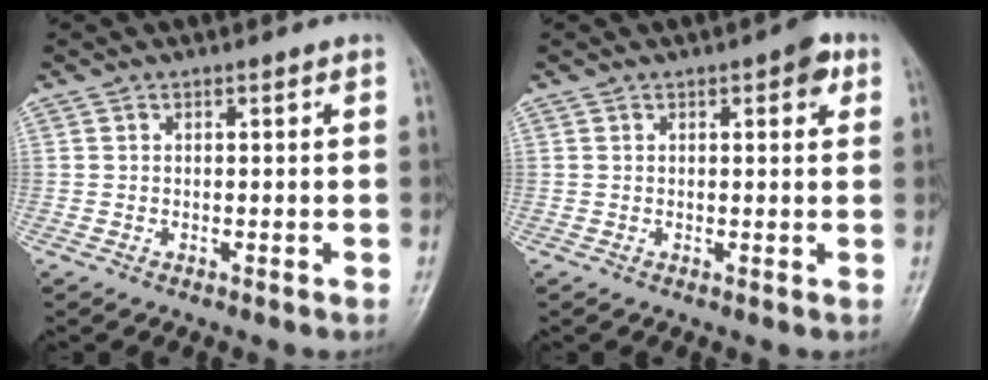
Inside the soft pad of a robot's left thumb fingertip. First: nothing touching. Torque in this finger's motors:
{"motor_torque": [0.61, 0.38, 0.25, -0.34, 0.00]}